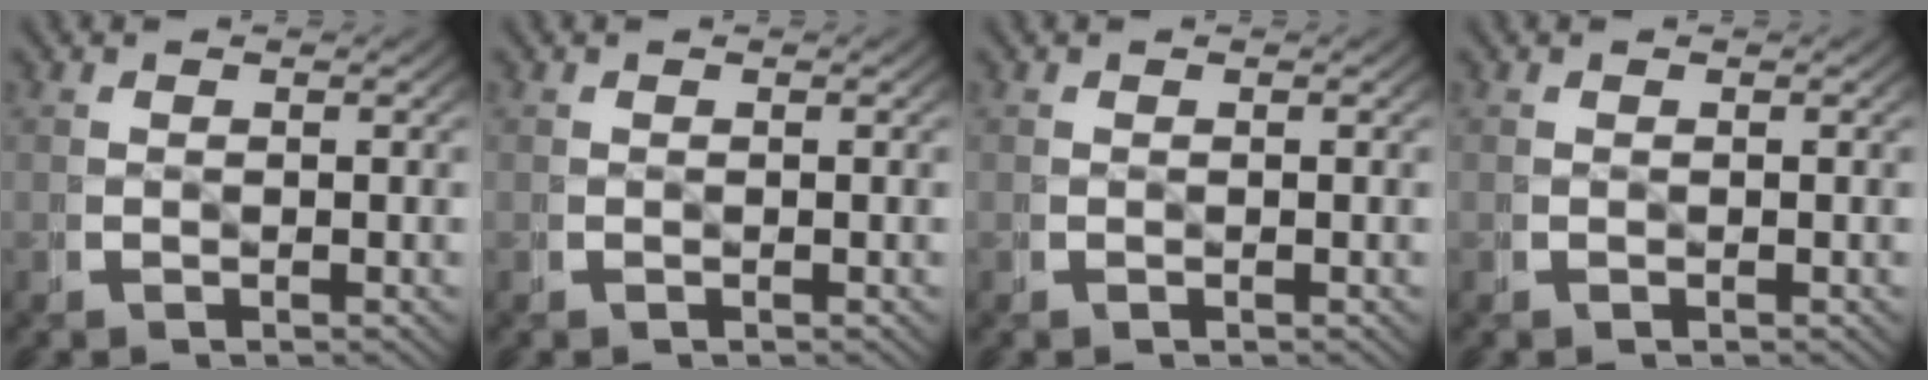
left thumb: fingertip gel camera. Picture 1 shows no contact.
{"total": 0.0}
{"total": 0.0}
{"total": 0.0}